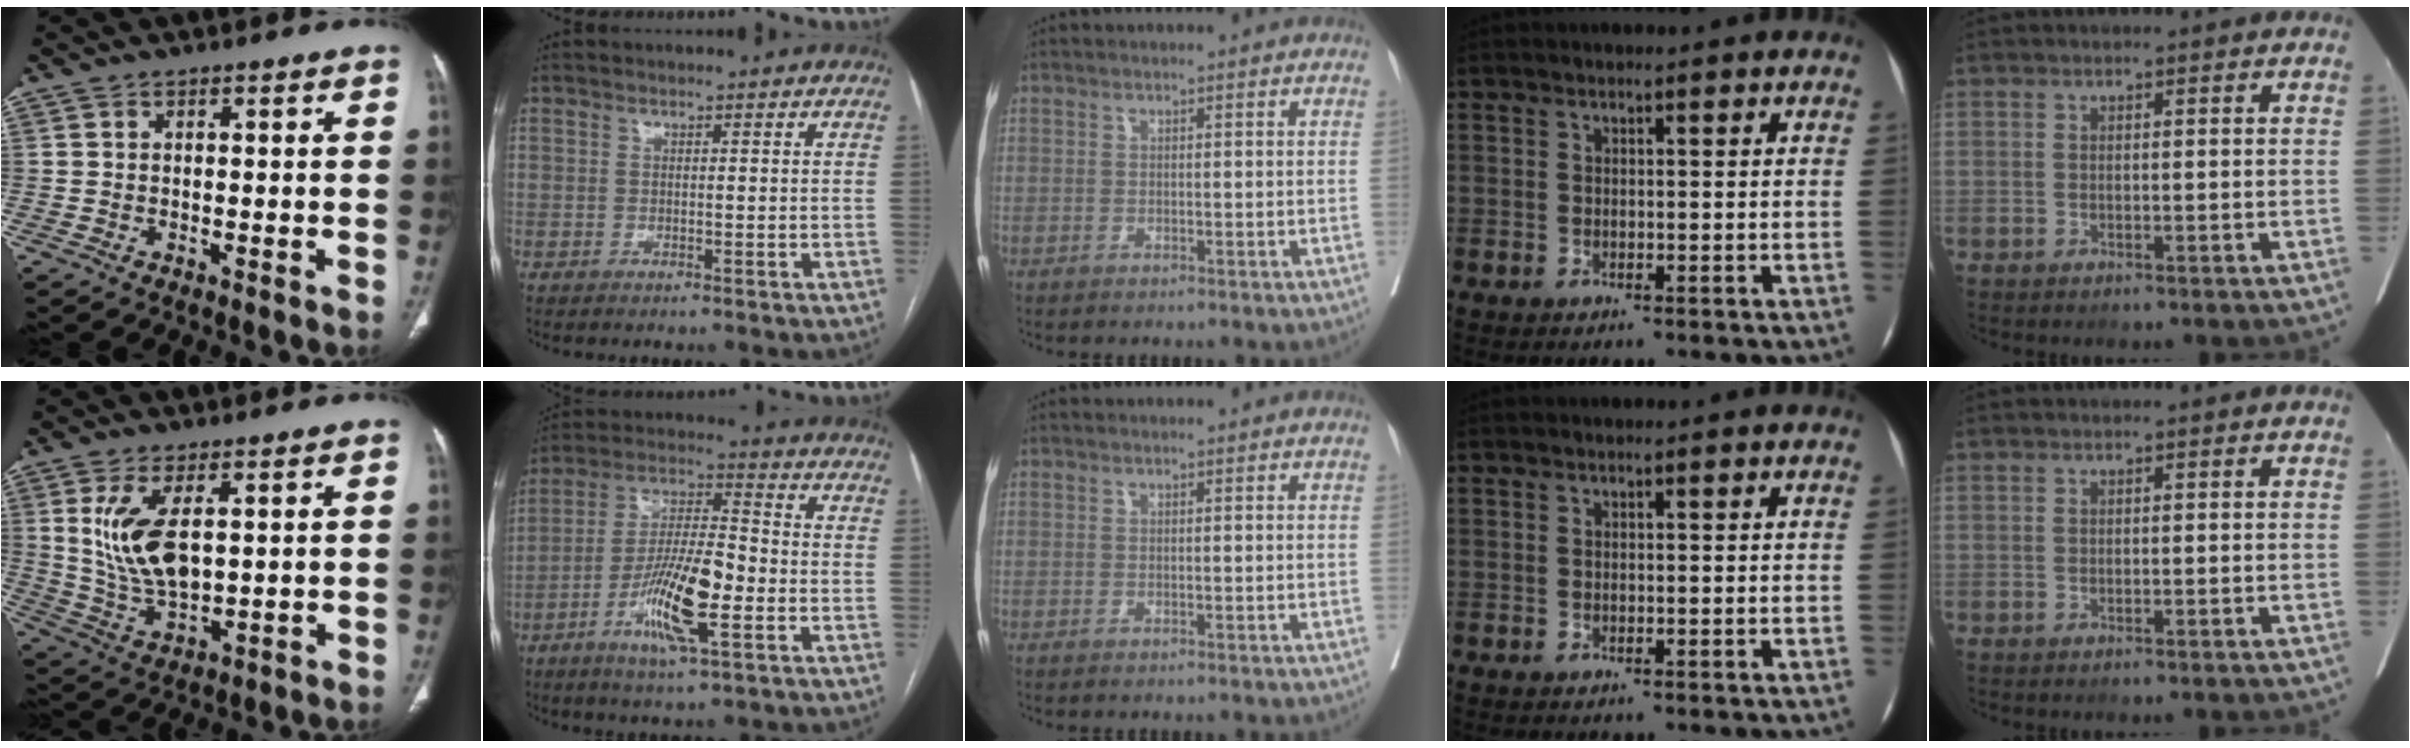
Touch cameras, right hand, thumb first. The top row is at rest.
{"thumb": {"total": 11.5, "force": [2.7, 5.3, 9.8], "torque": [-0.196, -0.018, 0.069]}, "index": {"total": 13.2, "force": [-4.8, 2.1, 12.2], "torque": [-0.233, -0.006, -0.086]}}